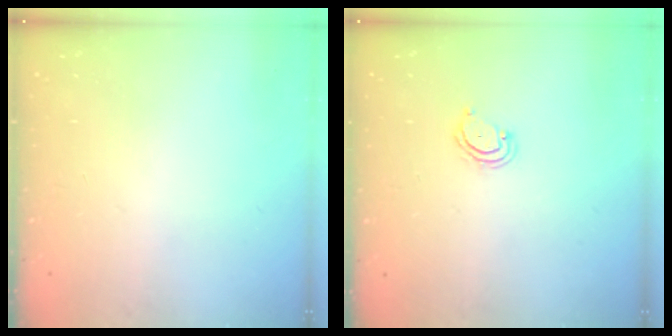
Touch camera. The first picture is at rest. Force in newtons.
{"total": 3.9, "press": 3.9, "slide": 0.3}